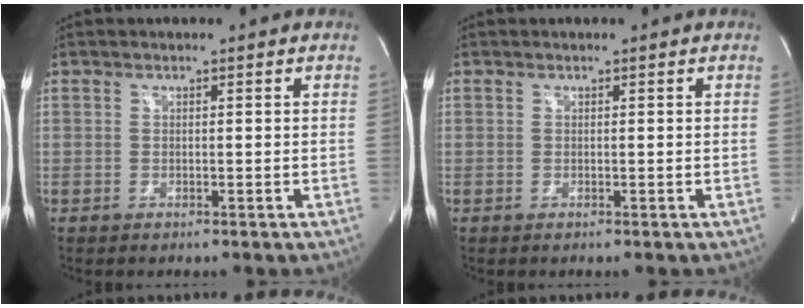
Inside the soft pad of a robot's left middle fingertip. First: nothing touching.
{"total": 0.0}